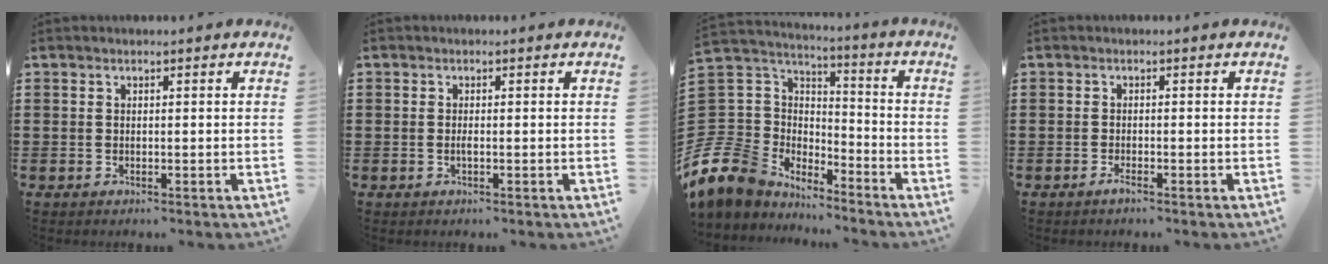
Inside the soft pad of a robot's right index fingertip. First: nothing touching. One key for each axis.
{"total": 0.8, "fx": -0.3, "fy": 0.1, "fz": 0.7, "tx": -0.014, "ty": -0.005, "tz": -0.004}
{"total": 9.9, "fx": -6.6, "fy": 7.2, "fz": 1.8, "tx": -0.093, "ty": -0.005, "tz": -0.131}
{"total": 1.2, "fx": -0.9, "fy": -0.1, "fz": 0.7, "tx": -0.015, "ty": -0.010, "tz": -0.015}